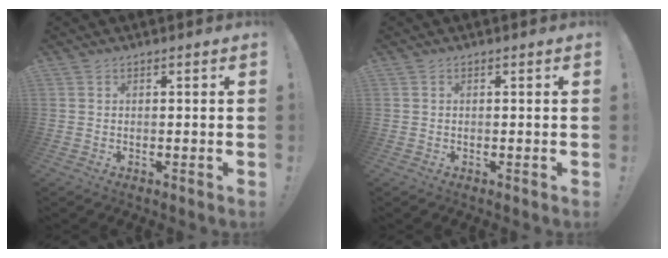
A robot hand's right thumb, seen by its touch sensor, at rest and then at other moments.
{"total": 0.0}